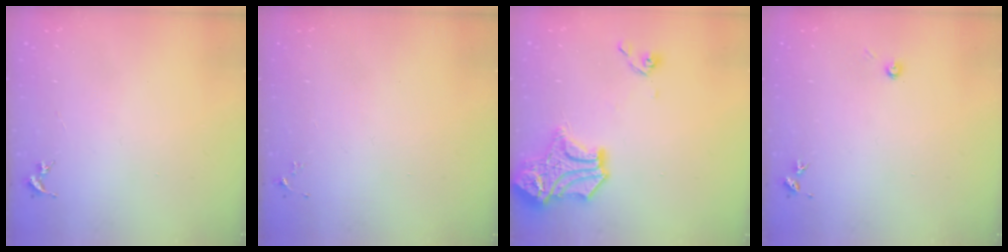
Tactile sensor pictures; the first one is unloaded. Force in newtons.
{"total": 3.5, "press": 3.5, "slide": 0.5}
{"total": 17.1, "press": 17.0, "slide": 1.5}
{"total": 3.5, "press": 3.5, "slide": 0.2}